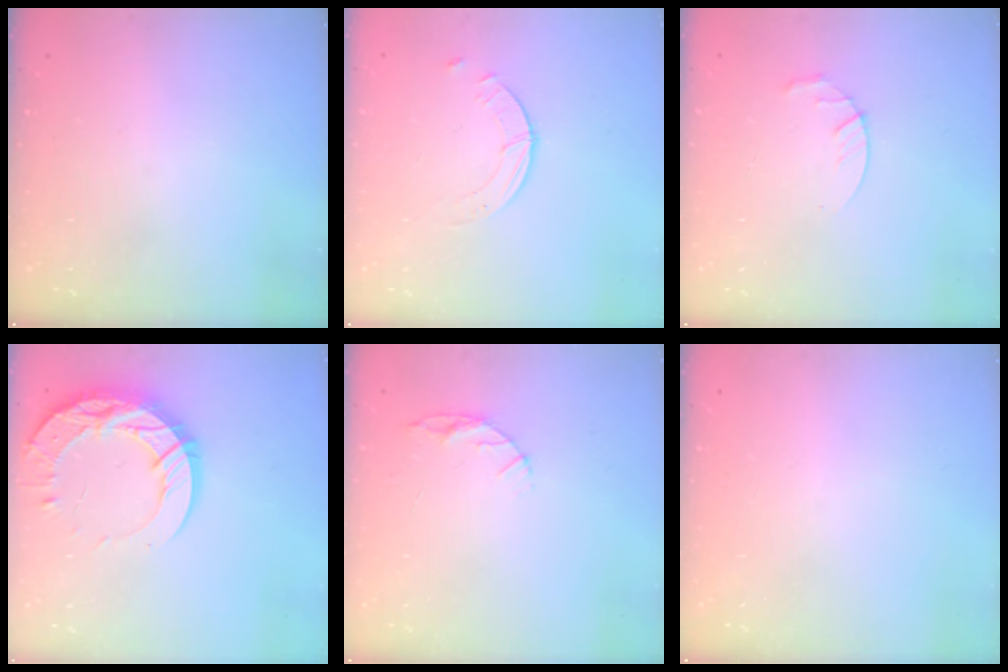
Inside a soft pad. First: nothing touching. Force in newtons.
{"total": 2.5, "press": 2.5, "slide": 0.3}
{"total": 3.0, "press": 2.9, "slide": 0.5}
{"total": 18.0, "press": 17.9, "slide": 1.6}
{"total": 5.1, "press": 5.1, "slide": 0.5}
{"total": 0.0}